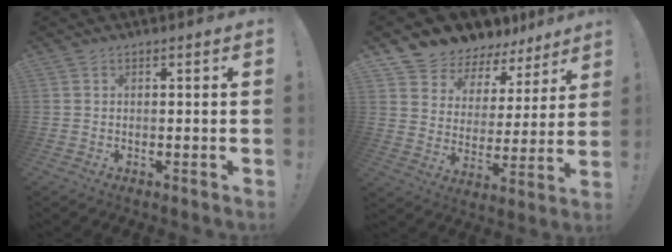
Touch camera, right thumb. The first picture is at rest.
{"total": 7.9, "force": [6.7, 4.1, 0.5], "torque": [-0.027, -0.068, 0.126]}